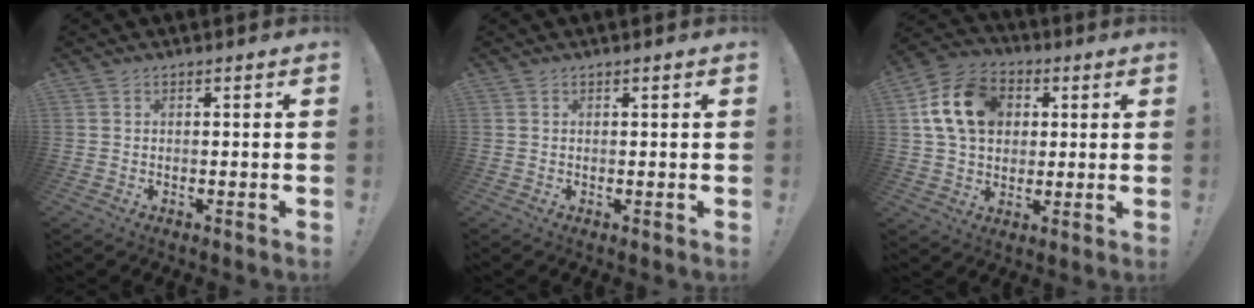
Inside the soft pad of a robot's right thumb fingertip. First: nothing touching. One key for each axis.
{"total": 0.0}
{"total": 16.2, "fx": 4.2, "fy": 12.3, "fz": 9.7, "tx": -0.158, "ty": 0.000, "tz": 0.084}